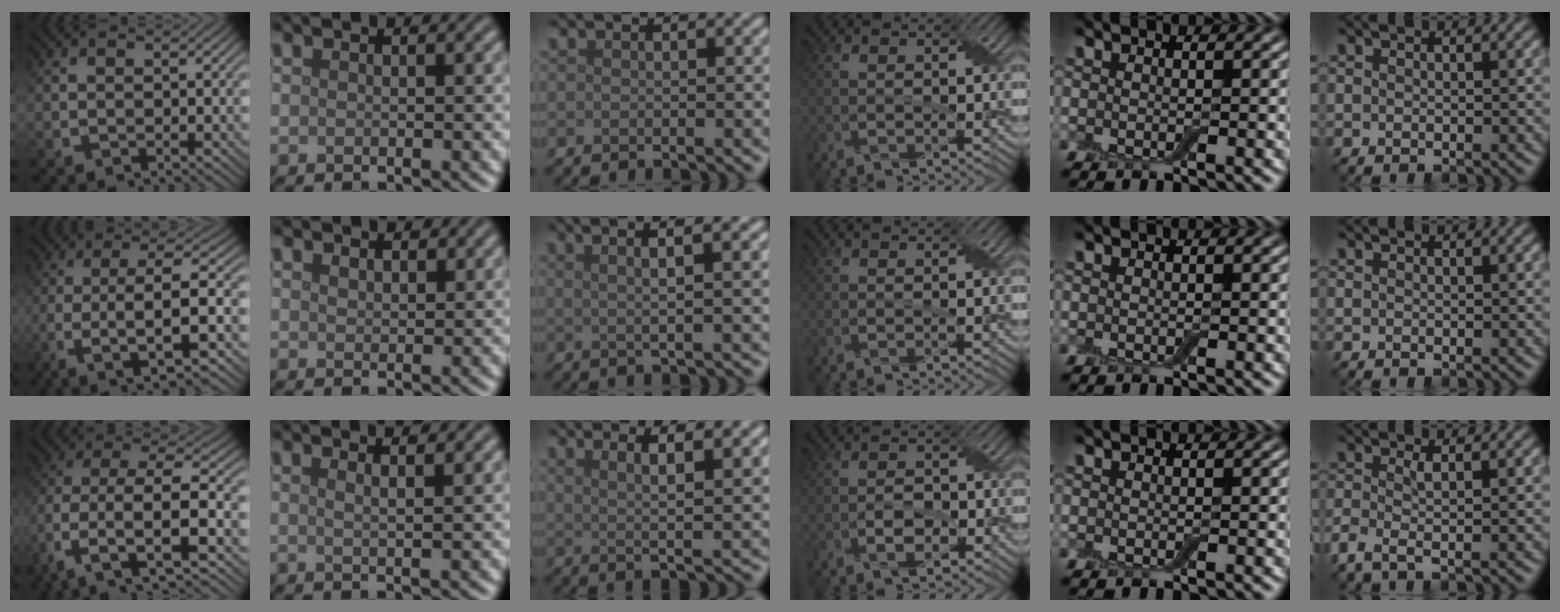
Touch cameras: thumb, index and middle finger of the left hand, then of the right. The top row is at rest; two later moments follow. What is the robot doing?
{"motion": "peel", "object": "bubble wrap"}